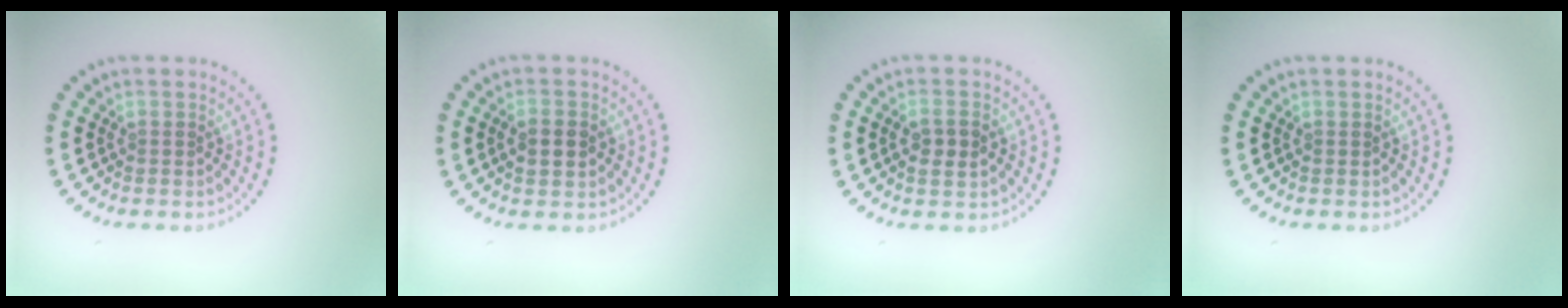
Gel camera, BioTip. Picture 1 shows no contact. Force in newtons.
{"total": 2.2, "press": 2.2, "slide": 0.2}
{"total": 2.2, "press": 2.1, "slide": 0.3}
{"total": 0.0}